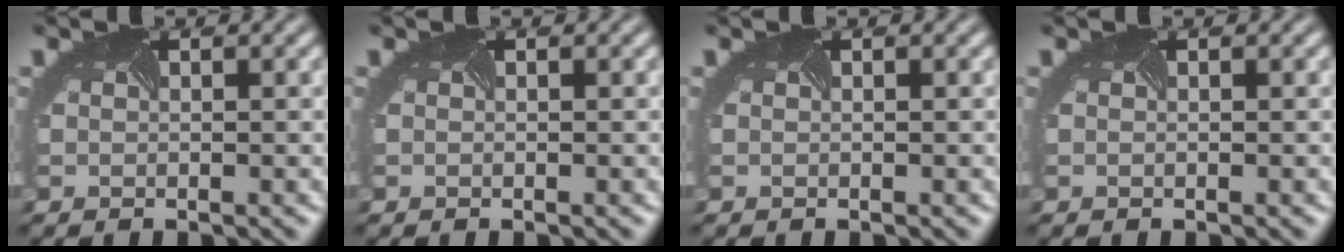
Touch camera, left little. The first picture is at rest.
{"total": 0.0}
{"total": 0.0}
{"total": 0.0}